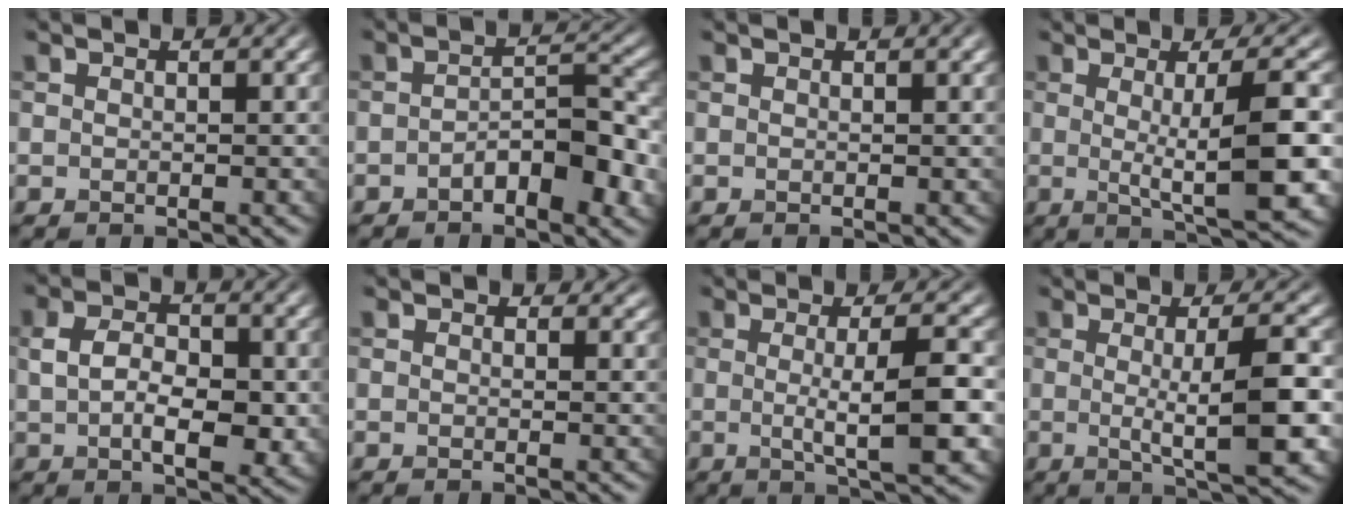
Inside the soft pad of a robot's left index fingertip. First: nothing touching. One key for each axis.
{"total": 4.9, "fx": -1.7, "fy": 2.2, "fz": 4.1, "tx": -0.062, "ty": 0.009, "tz": -0.028}
{"total": 0.6, "fx": 0.4, "fy": 0.1, "fz": 0.4, "tx": -0.003, "ty": 0.005, "tz": 0.006}
{"total": 7.7, "fx": -0.1, "fy": 1.5, "fz": 7.5, "tx": -0.100, "ty": -0.004, "tz": 0.002}
{"total": 5.8, "fx": 0.1, "fy": 3.4, "fz": 4.8, "tx": -0.080, "ty": -0.005, "tz": 0.001}
{"total": 1.0, "fx": 0.5, "fy": 0.7, "fz": 0.4, "tx": -0.003, "ty": -0.004, "tz": 0.004}
{"total": 6.2, "fx": -0.3, "fy": 1.2, "fz": 6.1, "tx": -0.087, "ty": -0.004, "tz": -0.003}
{"total": 7.0, "fx": -0.2, "fy": 1.4, "fz": 6.8, "tx": -0.094, "ty": -0.005, "tz": -0.001}